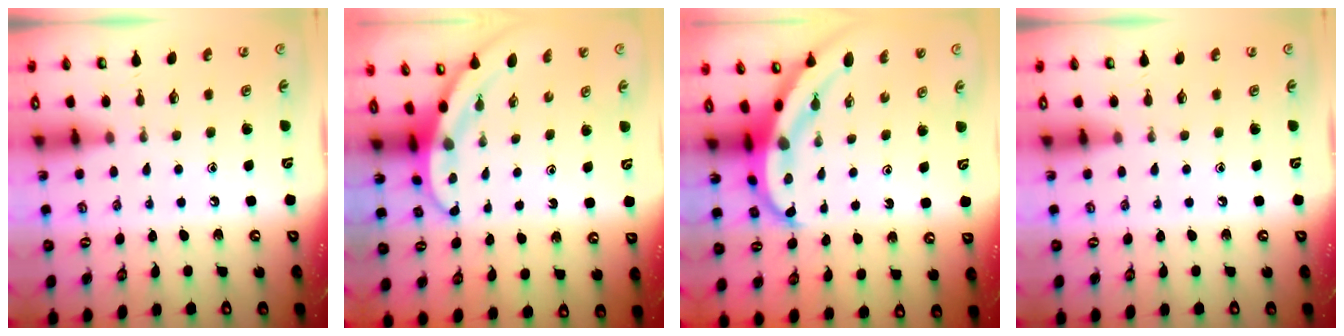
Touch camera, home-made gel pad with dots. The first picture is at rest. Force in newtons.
{"total": 3.5, "press": 3.5, "slide": 0.1}
{"total": 6.7, "press": 6.7, "slide": 0.8}
{"total": 0.0}